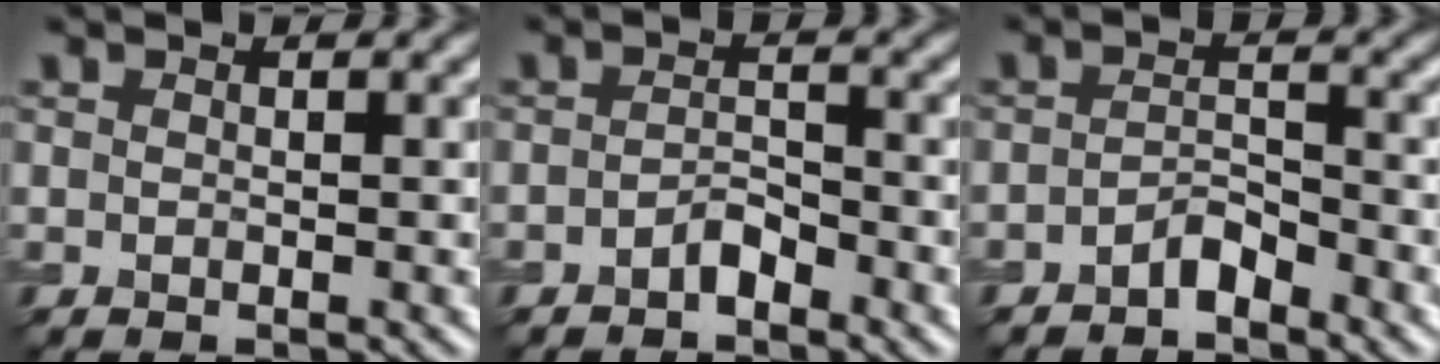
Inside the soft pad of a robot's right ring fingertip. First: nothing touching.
{"total": 1.6, "force": [-1.2, 0.6, 0.9], "torque": [-0.016, 0.007, -0.025]}
{"total": 2.0, "force": [-1.7, 0.6, 0.9], "torque": [-0.017, 0.009, -0.034]}